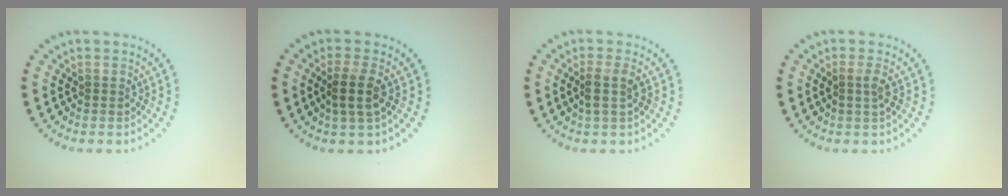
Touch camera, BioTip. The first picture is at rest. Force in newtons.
{"total": 2.5, "press": 2.2, "slide": 1.2}
{"total": 1.8, "press": 1.5, "slide": 1.0}
{"total": 1.3, "press": 1.0, "slide": 0.7}